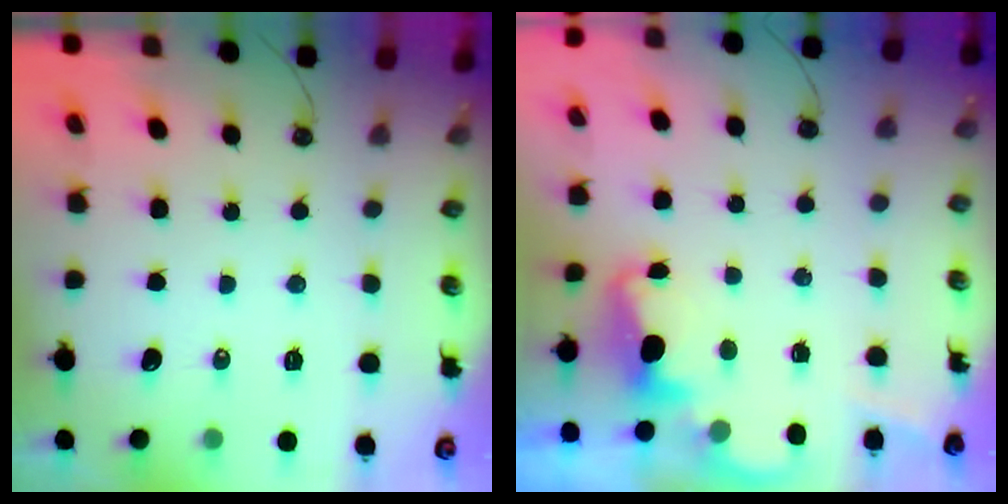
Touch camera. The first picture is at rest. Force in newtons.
{"total": 2.4, "press": 2.4, "slide": 0.5}